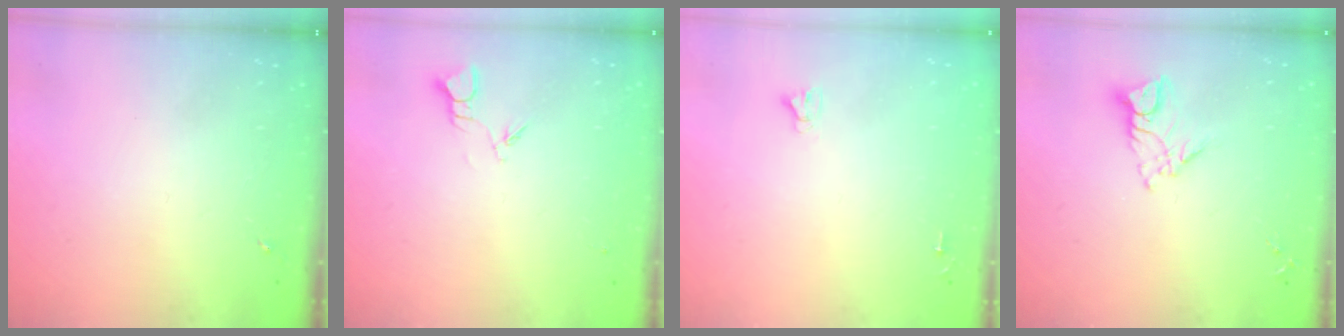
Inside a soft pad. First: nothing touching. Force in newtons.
{"total": 2.7, "press": 2.7, "slide": 0.3}
{"total": 2.4, "press": 2.4, "slide": 0.2}
{"total": 8.4, "press": 8.4, "slide": 0.9}